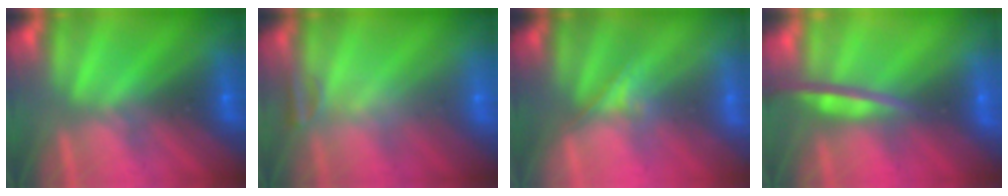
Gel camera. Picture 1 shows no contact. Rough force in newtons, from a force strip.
{"total": 2.4}
{"total": 1.8}
{"total": 7.7}